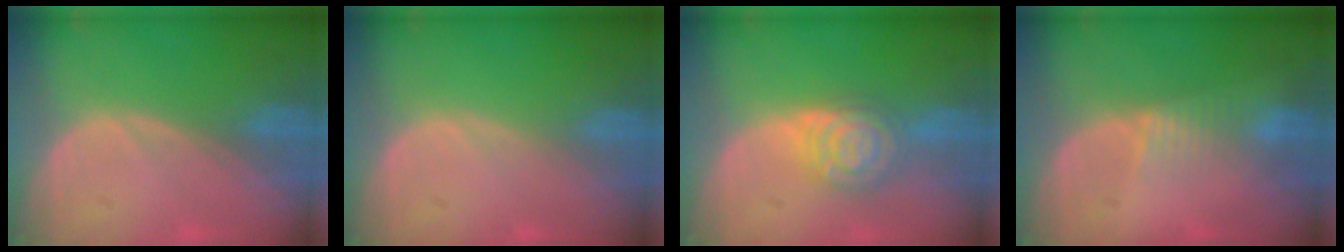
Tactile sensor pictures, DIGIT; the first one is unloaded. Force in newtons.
{"total": 0.0}
{"total": 6.7, "press": 6.7, "slide": 0.4}
{"total": 2.6, "press": 2.4, "slide": 0.9}